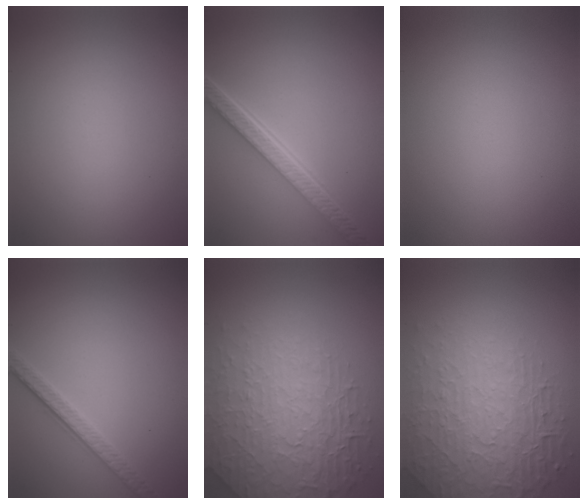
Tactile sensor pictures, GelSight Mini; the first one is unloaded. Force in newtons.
{"total": 5.3, "press": 3.9, "slide": 3.5}
{"total": 0.0}
{"total": 3.1, "press": 2.3, "slide": 2.1}
{"total": 5.9, "press": 5.0, "slide": 3.0}
{"total": 7.8, "press": 5.5, "slide": 5.5}